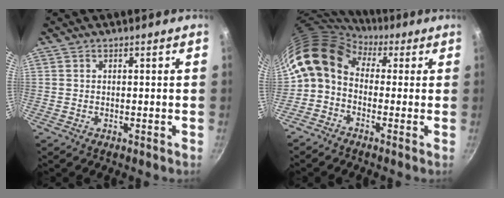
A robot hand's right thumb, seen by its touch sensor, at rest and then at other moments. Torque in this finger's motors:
{"motor_torque": [0.17, 1.77, 0.96, -0.98, 0.35]}